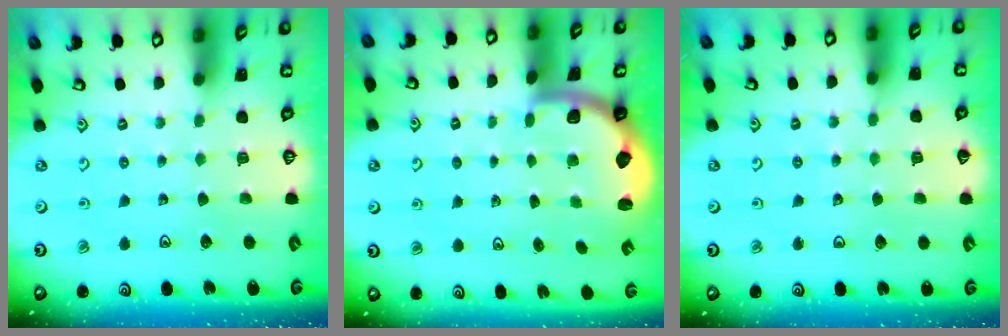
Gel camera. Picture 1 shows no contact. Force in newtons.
{"total": 2.0, "press": 2.0, "slide": 0.5}
{"total": 3.6, "press": 3.6, "slide": 0.4}